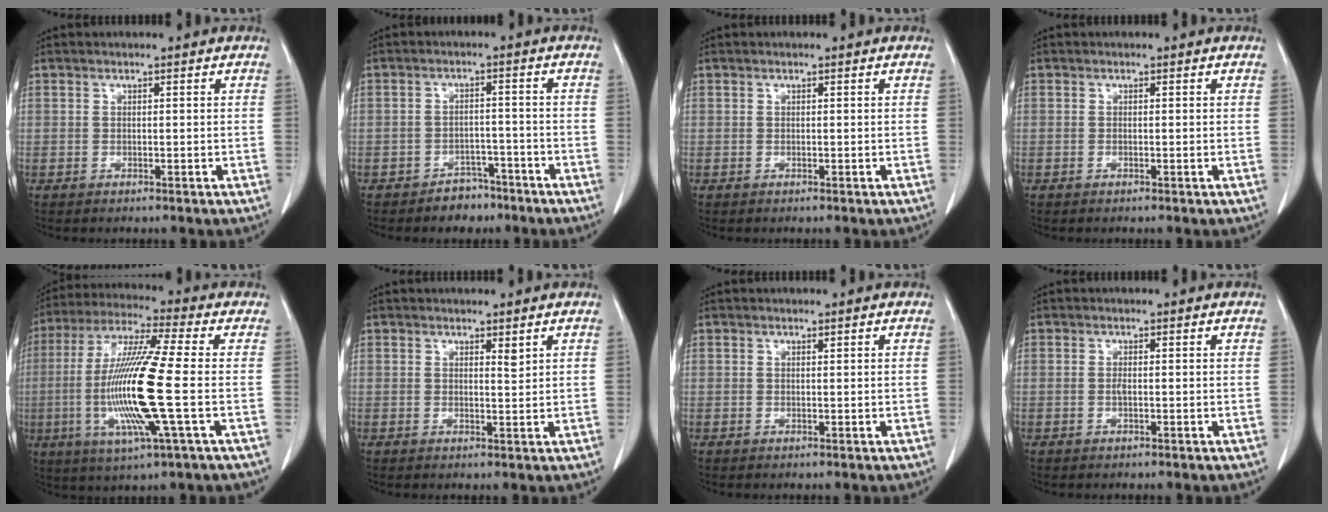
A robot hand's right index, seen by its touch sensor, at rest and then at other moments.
{"total": 4.1, "force": [-3.0, 2.6, 1.0], "torque": [-0.011, 0.011, -0.042]}
{"total": 0.0}
{"total": 0.0}
{"total": 16.4, "force": [-2.6, -0.1, 16.2], "torque": [-0.333, -0.013, -0.059]}
{"total": 1.2, "force": [0.9, 0.2, 0.8], "torque": [-0.013, -0.008, 0.013]}
{"total": 0.0}
{"total": 0.6, "force": [-0.1, 0.1, 0.6], "torque": [-0.014, -0.001, -0.003]}